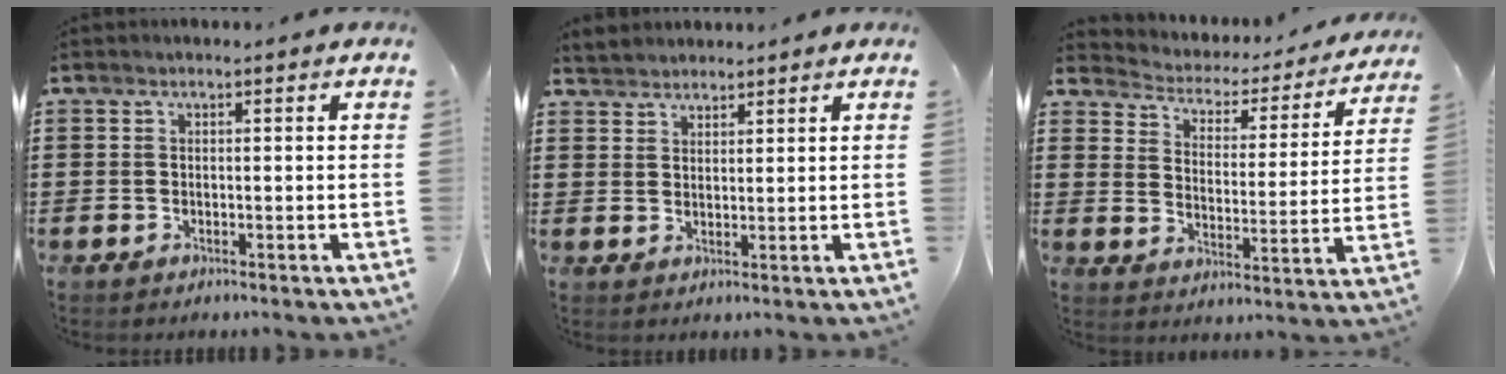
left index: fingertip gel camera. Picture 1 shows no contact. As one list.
[{"total": 2.4, "force": [2.3, 0.5, -0.4], "torque": [0.001, 0.000, 0.046]}, {"total": 2.6, "force": [2.4, 0.9, 0.0], "torque": [-0.021, -0.026, 0.030]}]